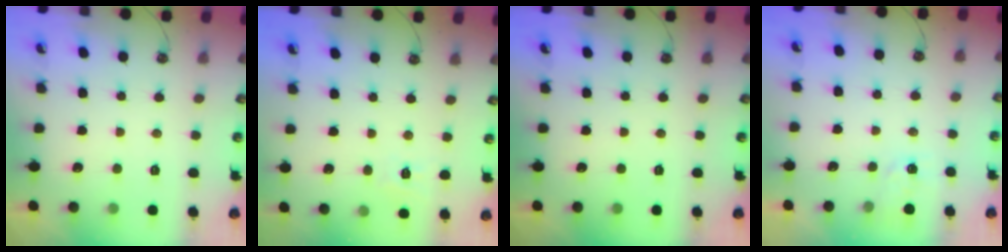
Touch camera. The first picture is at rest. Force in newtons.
{"total": 3.0, "press": 3.0, "slide": 0.1}
{"total": 0.0}
{"total": 2.9, "press": 2.9, "slide": 0.5}